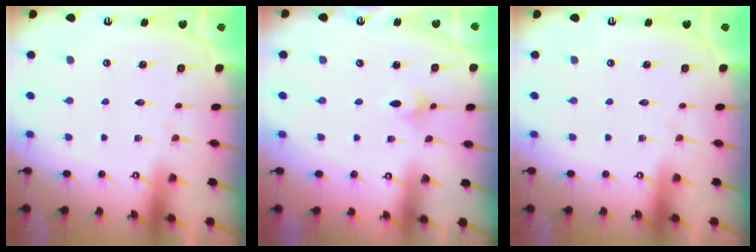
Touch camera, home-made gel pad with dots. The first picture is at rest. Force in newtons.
{"total": 2.6, "press": 2.5, "slide": 0.5}
{"total": 0.0}